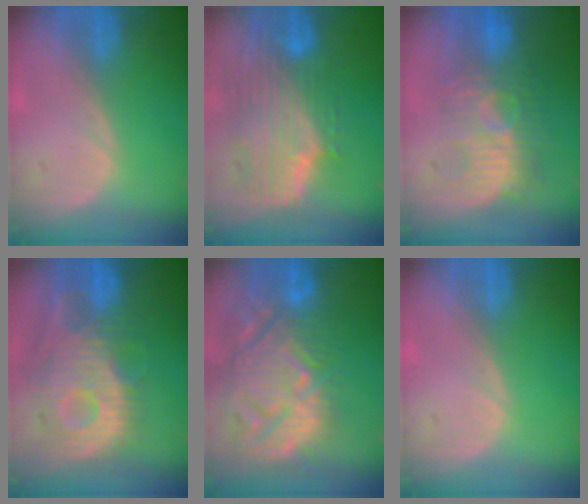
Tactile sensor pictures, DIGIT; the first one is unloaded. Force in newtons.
{"total": 9.8, "press": 8.6, "slide": 4.8}
{"total": 9.4, "press": 8.9, "slide": 2.9}
{"total": 12.3, "press": 10.9, "slide": 5.6}
{"total": 14.9, "press": 12.8, "slide": 7.7}
{"total": 0.0}